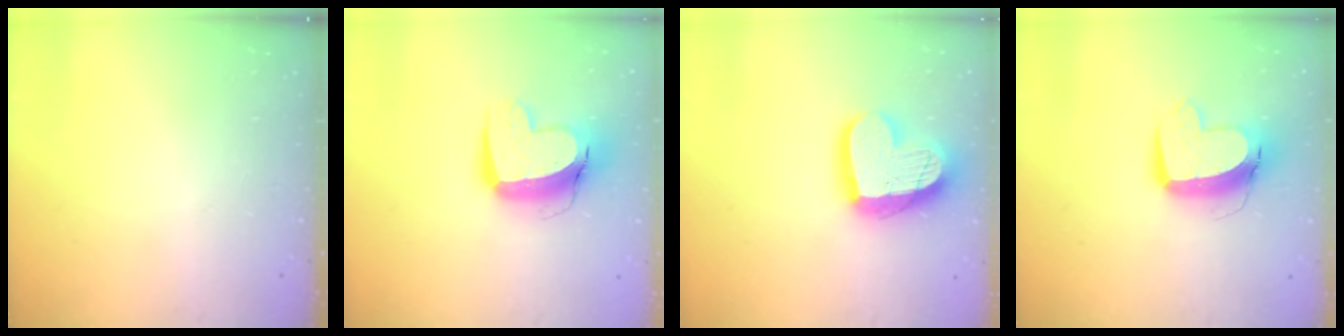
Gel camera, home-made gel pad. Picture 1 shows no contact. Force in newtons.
{"total": 14.0, "press": 14.0, "slide": 1.5}
{"total": 19.1, "press": 19.0, "slide": 2.0}
{"total": 12.5, "press": 12.4, "slide": 1.5}